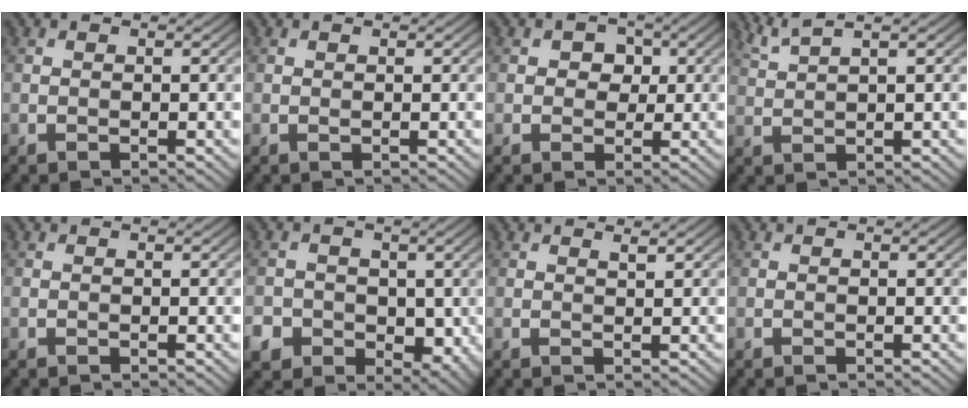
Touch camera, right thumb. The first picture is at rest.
{"total": 0.0}
{"total": 3.1, "force": [0.7, 2.6, 1.4], "torque": [-0.020, 0.002, -0.001]}
{"total": 3.7, "force": [2.7, 0.6, 2.5], "torque": [-0.044, 0.015, 0.056]}
{"total": 0.0}
{"total": 6.5, "force": [-1.6, 5.6, 2.9], "torque": [-0.056, -0.015, -0.032]}
{"total": 0.9, "force": [0.8, 0.0, 0.5], "torque": [-0.011, 0.000, 0.014]}
{"total": 0.0}